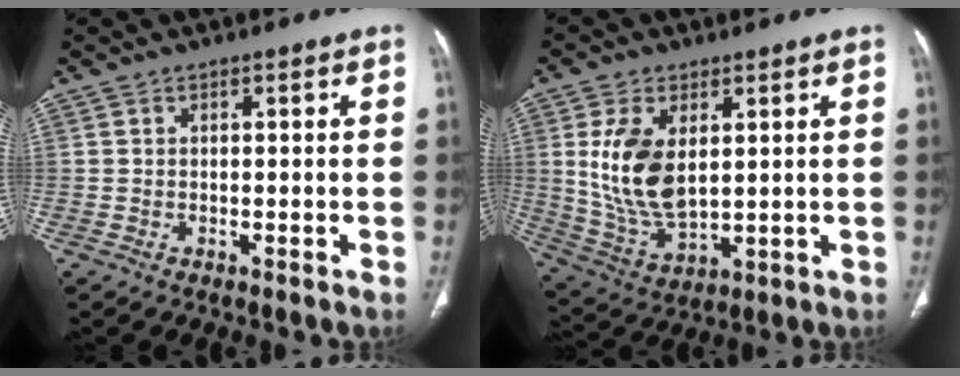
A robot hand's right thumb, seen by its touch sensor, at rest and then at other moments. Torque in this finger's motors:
{"motor_torque": [-0.89, 1.65, 0.85, -0.03, 0.19]}